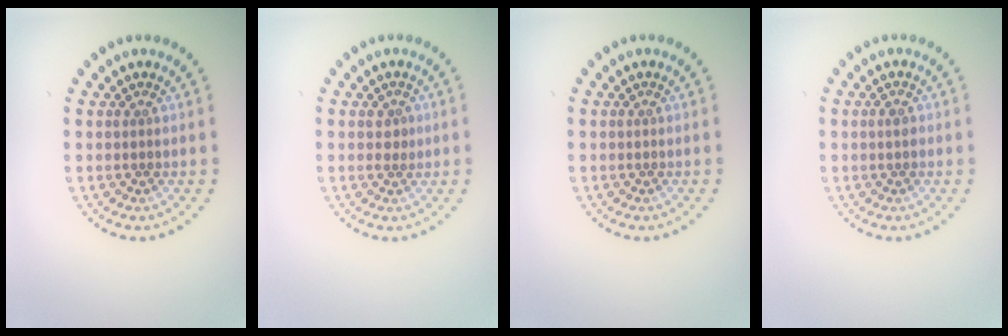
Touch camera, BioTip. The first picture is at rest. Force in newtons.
{"total": 1.1, "press": 1.0, "slide": 0.4}
{"total": 0.0}
{"total": 0.9, "press": 0.9, "slide": 0.2}